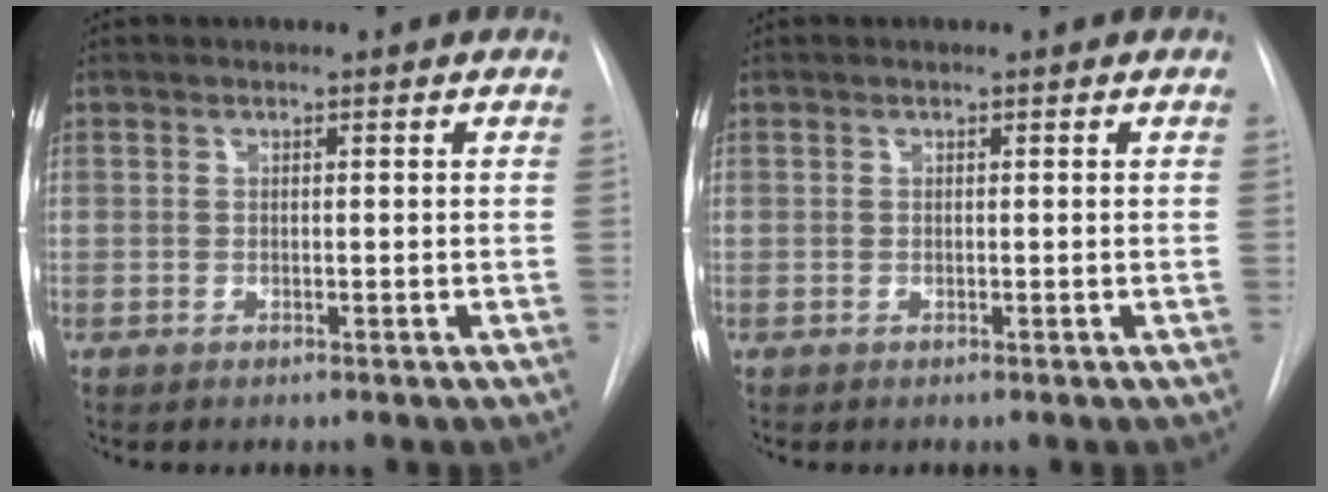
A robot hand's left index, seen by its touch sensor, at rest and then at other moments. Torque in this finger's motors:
{"motor_torque": [-0.03, 0.03, 0.03, 0.00]}